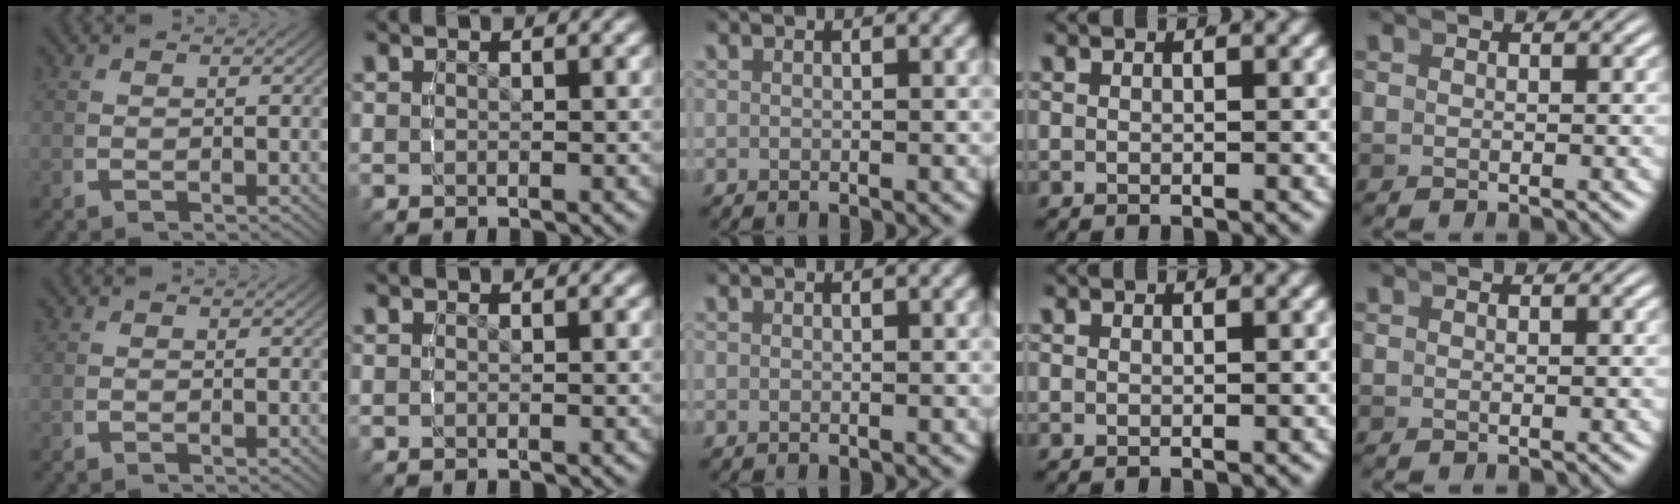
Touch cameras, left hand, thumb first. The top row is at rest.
{}